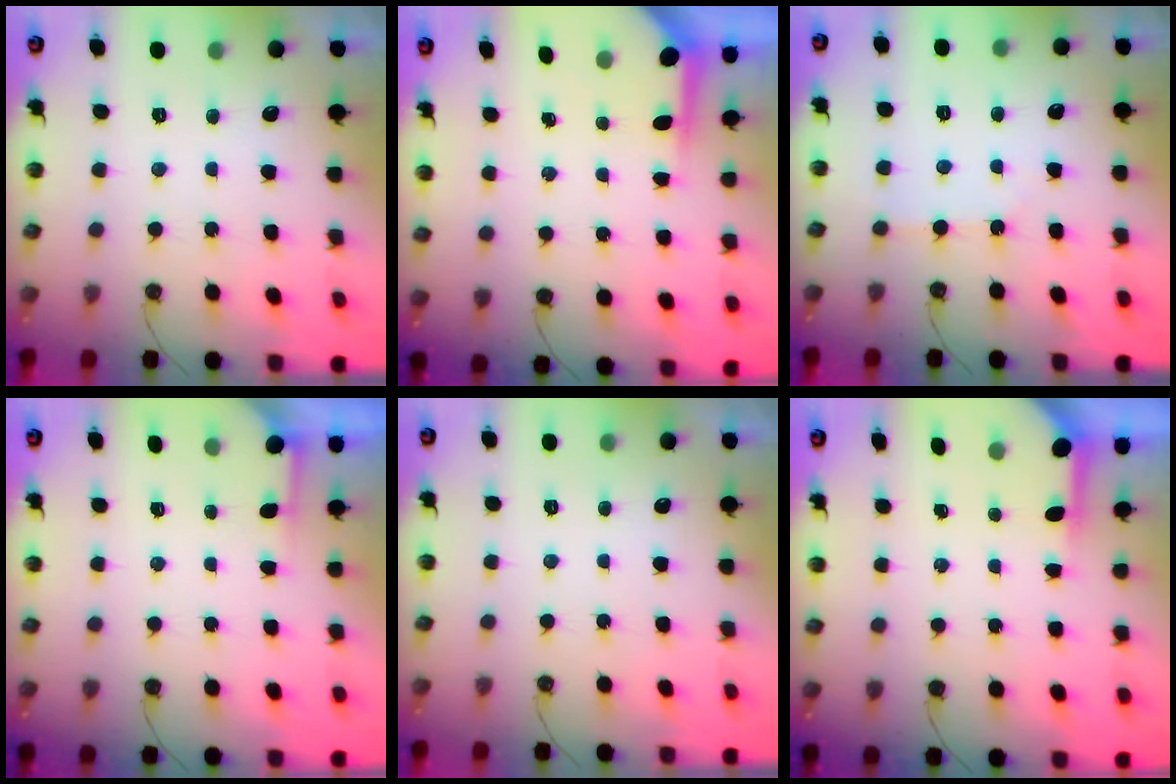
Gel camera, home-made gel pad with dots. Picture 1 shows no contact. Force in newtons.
{"total": 5.2, "press": 5.1, "slide": 0.2}
{"total": 3.7, "press": 3.7, "slide": 0.5}
{"total": 1.6, "press": 1.6, "slide": 0.3}
{"total": 0.0}
{"total": 3.8, "press": 3.8, "slide": 0.4}